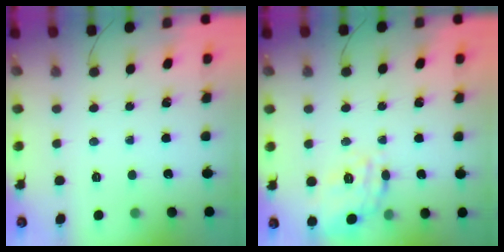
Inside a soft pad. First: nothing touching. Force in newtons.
{"total": 16.9, "press": 16.9, "slide": 0.6}